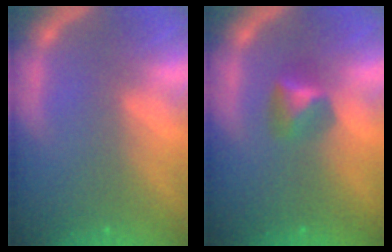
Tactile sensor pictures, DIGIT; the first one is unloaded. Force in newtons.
{"total": 2.4}